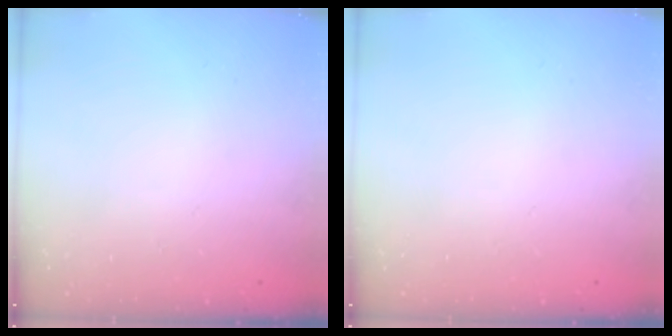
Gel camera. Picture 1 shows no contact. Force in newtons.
{"total": 0.0}